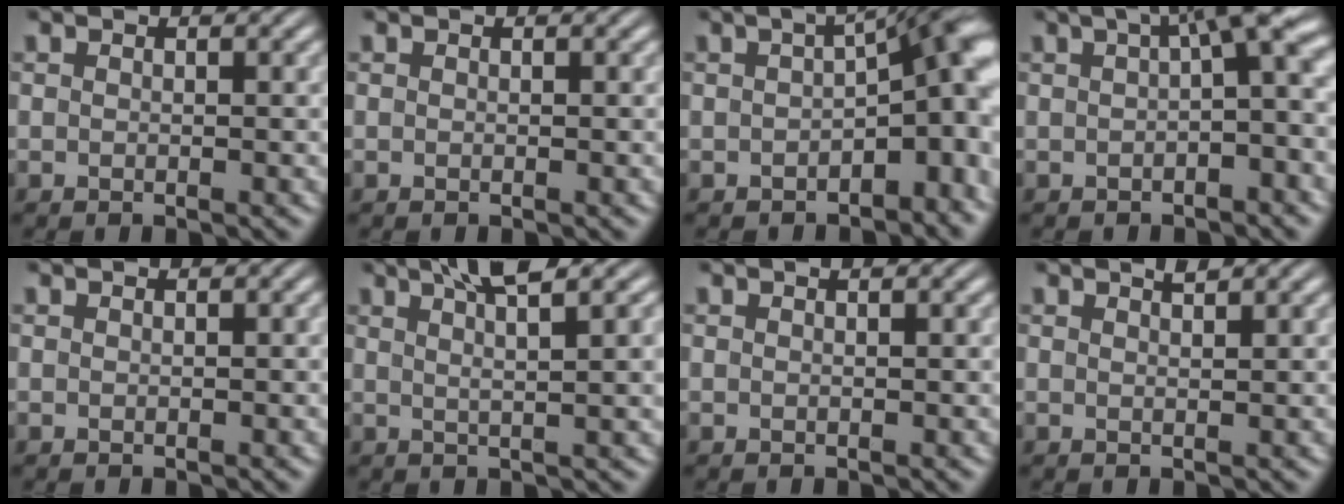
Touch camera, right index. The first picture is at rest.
{"total": 0.0}
{"total": 5.4, "force": [-0.6, 1.7, 5.1], "torque": [-0.063, 0.001, -0.003]}
{"total": 5.5, "force": [1.5, 1.5, 5.0], "torque": [-0.061, 0.021, 0.019]}
{"total": 0.0}
{"total": 5.0, "force": [3.3, 0.6, 3.7], "torque": [-0.063, 0.006, 0.052]}
{"total": 0.0}
{"total": 1.1, "force": [0.8, -0.5, 0.5], "torque": [-0.007, -0.005, 0.016]}